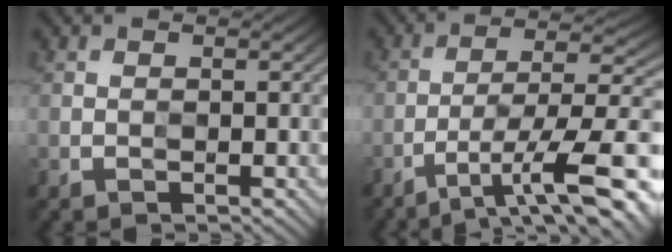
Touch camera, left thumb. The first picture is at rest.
{"total": 11.7, "force": [-6.6, 3.5, 9.0], "torque": [-0.154, 0.000, -0.104]}